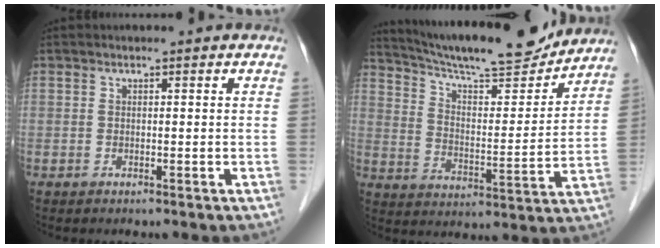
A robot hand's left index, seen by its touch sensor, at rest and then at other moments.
{"total": 18.7, "force": [17.3, 1.9, 6.9], "torque": [-0.119, -0.005, 0.261]}